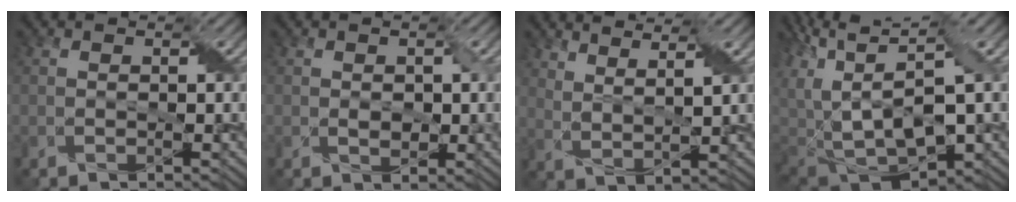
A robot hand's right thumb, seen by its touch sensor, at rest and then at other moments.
{"total": 1.8, "force": [0.0, 1.4, 1.1], "torque": [-0.024, -0.005, 0.005]}
{"total": 5.5, "force": [4.5, 1.1, 3.0], "torque": [-0.051, -0.005, 0.069]}
{"total": 15.4, "force": [0.8, 7.8, 13.3], "torque": [-0.287, -0.017, 0.069]}